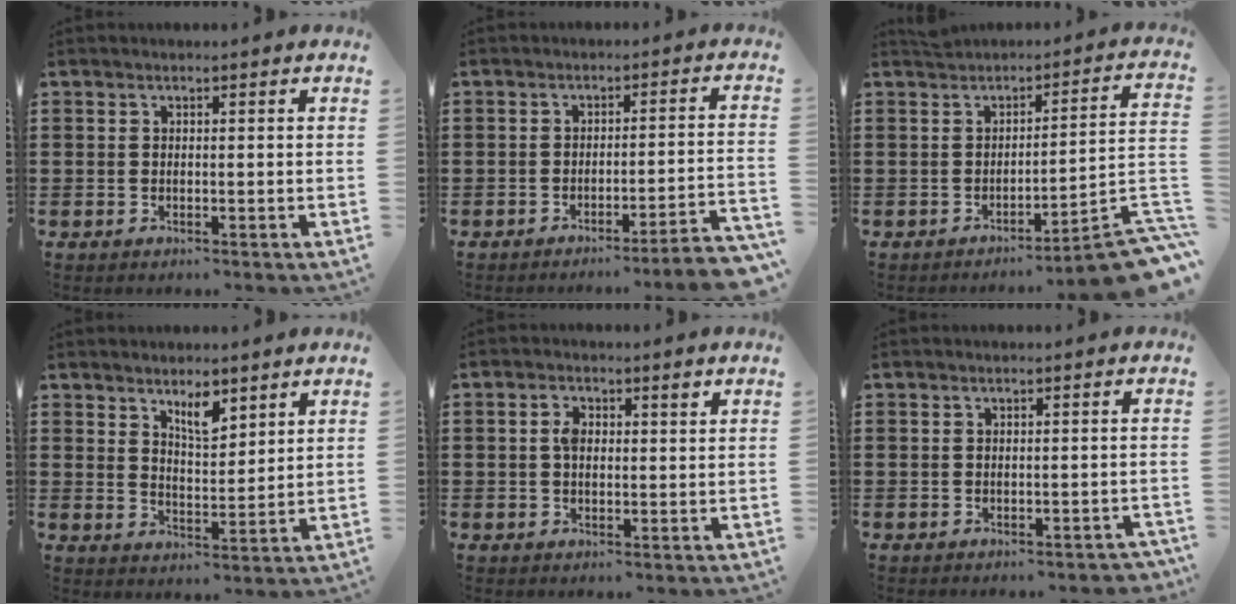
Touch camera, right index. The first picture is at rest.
{"total": 3.8, "force": [-3.1, -0.6, 2.1], "torque": [-0.037, -0.017, -0.063]}
{"total": 6.1, "force": [-3.5, 0.0, 5.0], "torque": [-0.074, -0.019, -0.069]}
{"total": 4.8, "force": [3.5, 1.7, 2.9], "torque": [-0.048, -0.007, 0.058]}
{"total": 2.9, "force": [0.6, 1.4, 2.5], "torque": [-0.043, 0.005, 0.006]}
{"total": 0.5, "force": [-0.4, 0.1, 0.3], "torque": [-0.007, -0.003, -0.007]}